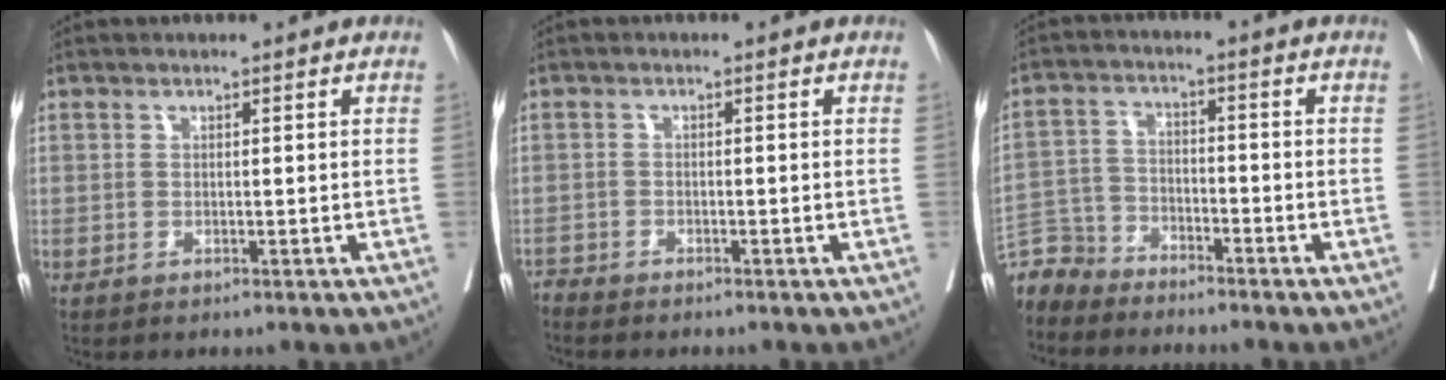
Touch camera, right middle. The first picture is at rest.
{"total": 1.6, "force": [-1.5, -0.2, -0.4], "torque": [0.009, -0.006, -0.031]}
{"total": 6.8, "force": [-6.6, 1.7, -0.8], "torque": [0.016, 0.008, -0.134]}